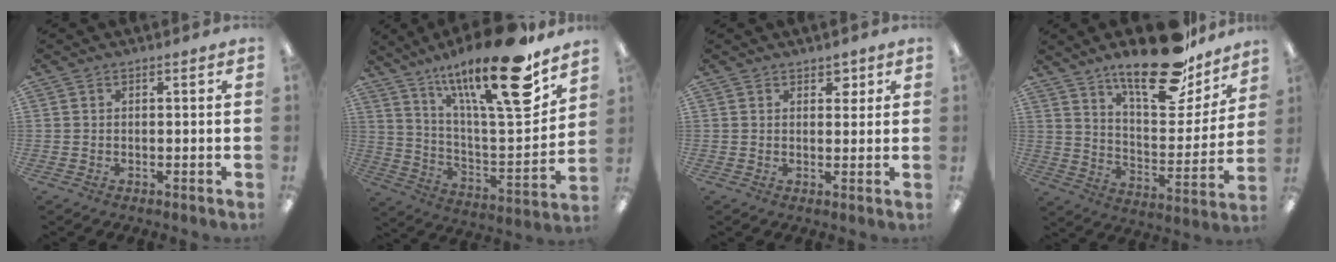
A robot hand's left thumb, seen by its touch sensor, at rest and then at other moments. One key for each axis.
{"total": 23.9, "fx": 16.2, "fy": 5.3, "fz": 16.7, "tx": -0.270, "ty": -0.103, "tz": 0.257}
{"total": 2.6, "fx": 1.7, "fy": 1.7, "fz": 1.1, "tx": -0.008, "ty": -0.004, "tz": 0.027}
{"total": 22.2, "fx": 16.6, "fy": 8.1, "fz": 12.4, "tx": -0.186, "ty": -0.106, "tz": 0.279}